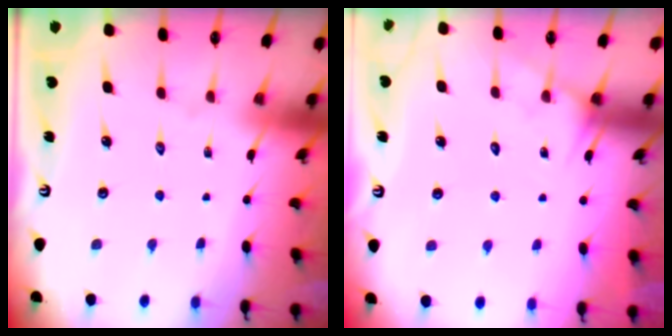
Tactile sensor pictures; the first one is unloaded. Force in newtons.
{"total": 5.4, "press": 5.3, "slide": 0.4}